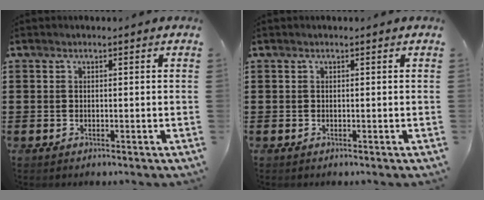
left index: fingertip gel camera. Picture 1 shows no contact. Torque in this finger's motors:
{"motor_torque": [0.00, 0.00, 0.00, 0.00]}